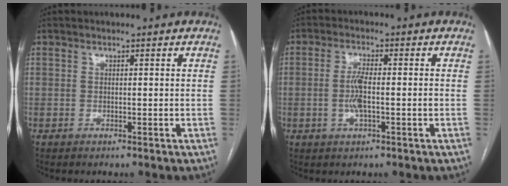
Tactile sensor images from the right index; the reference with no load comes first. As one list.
[{"total": 4.7, "force": [-0.9, 0.7, 4.5], "torque": [-0.097, 0.002, -0.016]}]